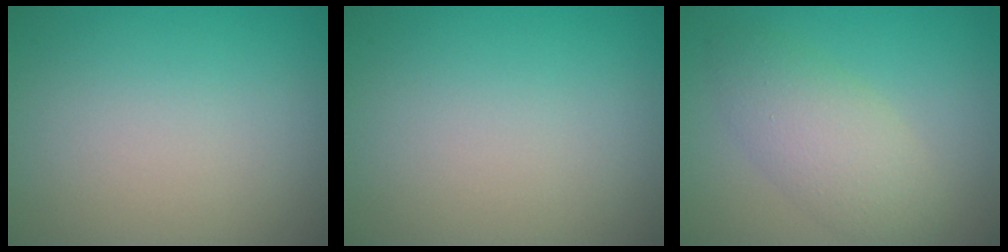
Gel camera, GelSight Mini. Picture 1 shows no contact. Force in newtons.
{"total": 0.0}
{"total": 4.0, "press": 4.0, "slide": 0.3}